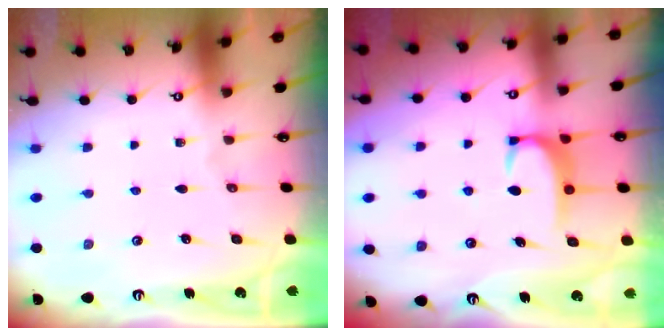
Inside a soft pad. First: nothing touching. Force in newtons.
{"total": 2.8, "press": 2.8, "slide": 0.4}